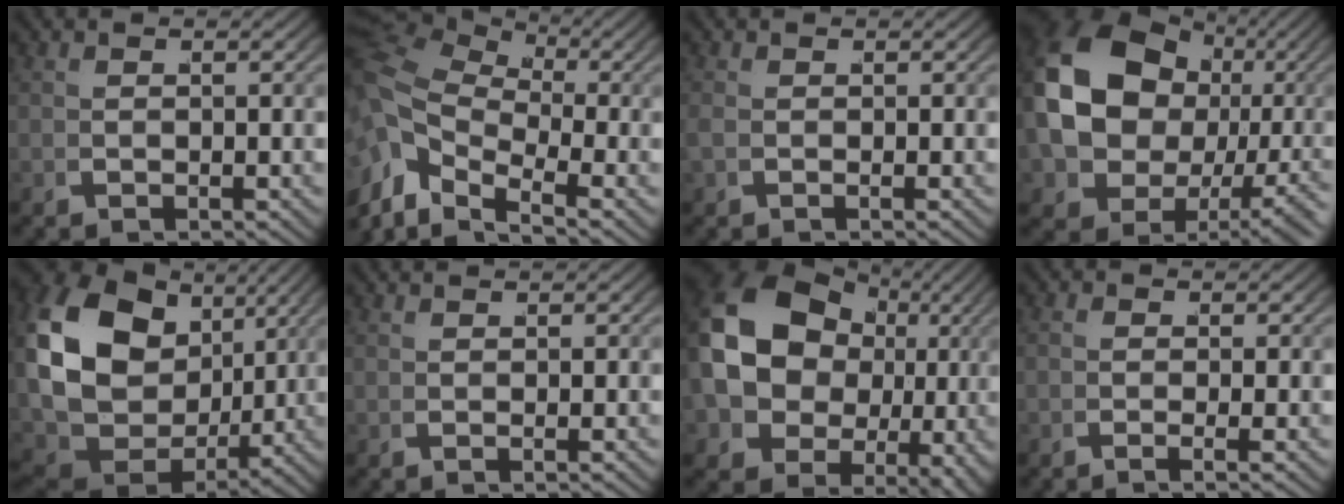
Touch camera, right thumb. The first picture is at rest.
{"total": 7.9, "force": [-0.9, 5.6, 5.5], "torque": [-0.110, -0.014, -0.025]}
{"total": 0.9, "force": [-0.2, 0.8, 0.4], "torque": [-0.017, 0.000, -0.007]}
{"total": 13.1, "force": [0.5, 9.7, 8.7], "torque": [-0.194, -0.039, 0.022]}
{"total": 16.4, "force": [1.2, 11.0, 12.0], "torque": [-0.252, -0.032, 0.033]}
{"total": 1.0, "force": [0.7, -0.7, 0.0], "torque": [0.005, 0.009, 0.007]}
{"total": 15.5, "force": [0.9, 12.0, 9.8], "torque": [-0.226, -0.054, 0.025]}
{"total": 0.7, "force": [-0.2, -0.6, 0.2], "torque": [0.008, 0.007, -0.015]}